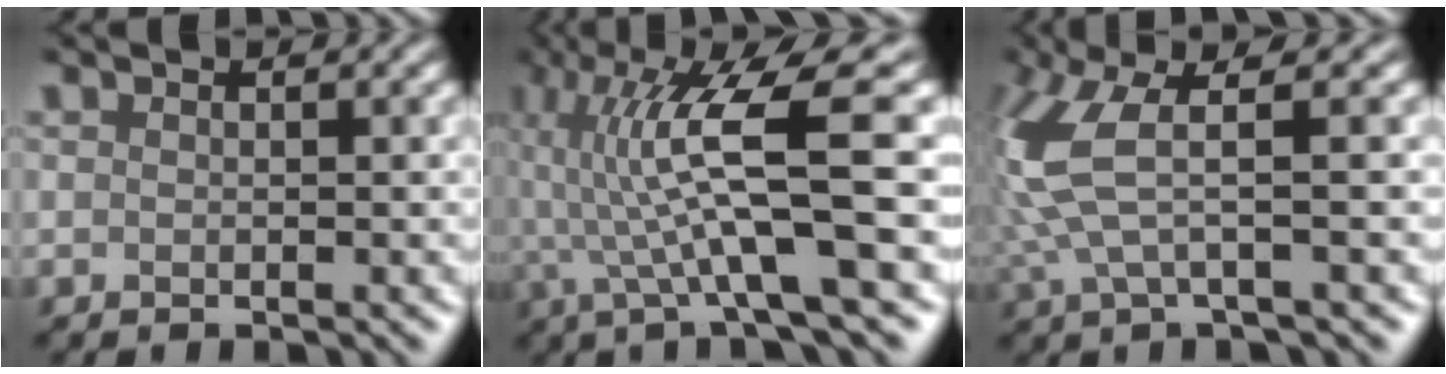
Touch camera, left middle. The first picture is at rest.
{"total": 8.1, "force": [-0.6, 0.9, 8.0], "torque": [-0.167, 0.016, -0.006]}
{"total": 5.4, "force": [1.3, 1.1, 5.1], "torque": [-0.157, 0.000, 0.035]}